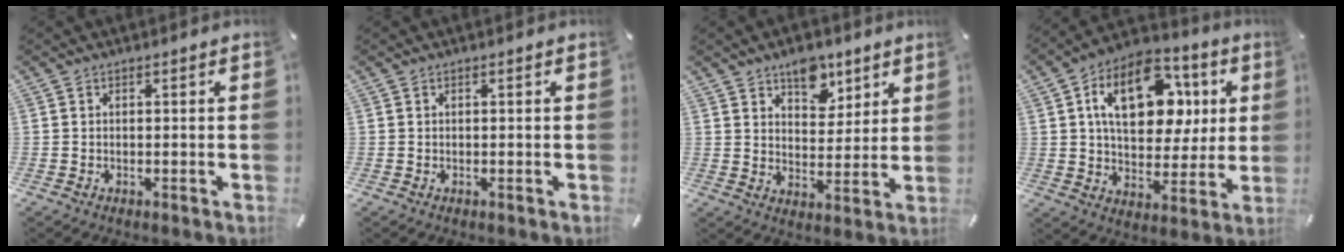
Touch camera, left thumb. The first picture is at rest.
{"total": 0.0}
{"total": 9.0, "force": [6.1, 5.6, 3.4], "torque": [-0.025, -0.035, 0.104]}
{"total": 19.5, "force": [6.3, 12.6, 13.4], "torque": [-0.218, -0.004, 0.111]}